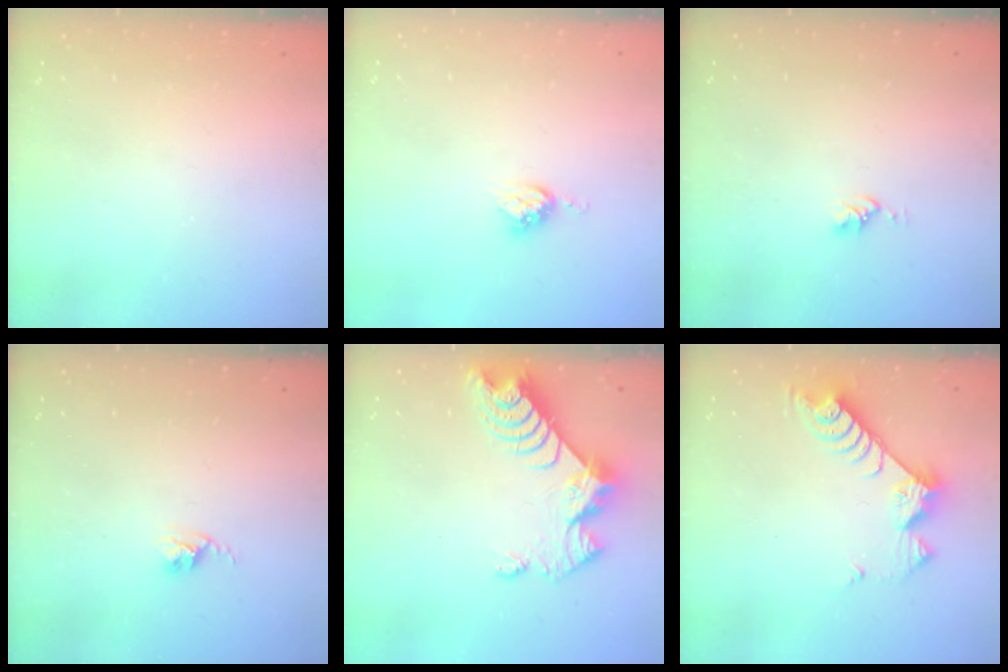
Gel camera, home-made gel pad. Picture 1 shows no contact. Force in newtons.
{"total": 5.8, "press": 5.8, "slide": 0.3}
{"total": 3.0, "press": 3.0, "slide": 0.4}
{"total": 2.4, "press": 2.4, "slide": 0.3}
{"total": 9.0, "press": 9.0, "slide": 0.8}
{"total": 8.4, "press": 8.3, "slide": 0.7}